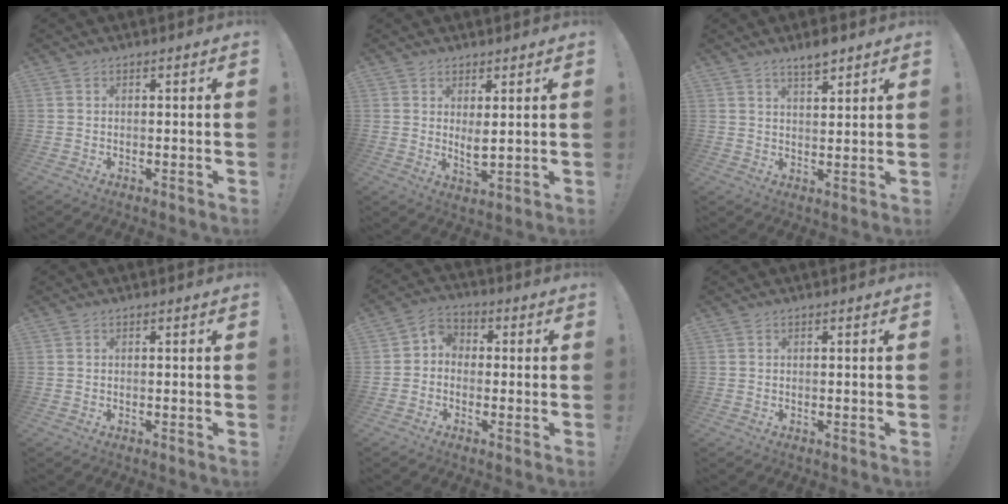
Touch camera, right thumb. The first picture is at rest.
{"total": 4.1, "force": [2.1, 1.4, 3.2], "torque": [-0.040, -0.023, 0.037]}
{"total": 5.4, "force": [4.3, 1.4, 3.0], "torque": [-0.050, -0.023, 0.077]}
{"total": 0.0}
{"total": 4.9, "force": [-1.6, 4.1, 2.1], "torque": [-0.042, 0.027, -0.025]}
{"total": 0.0}